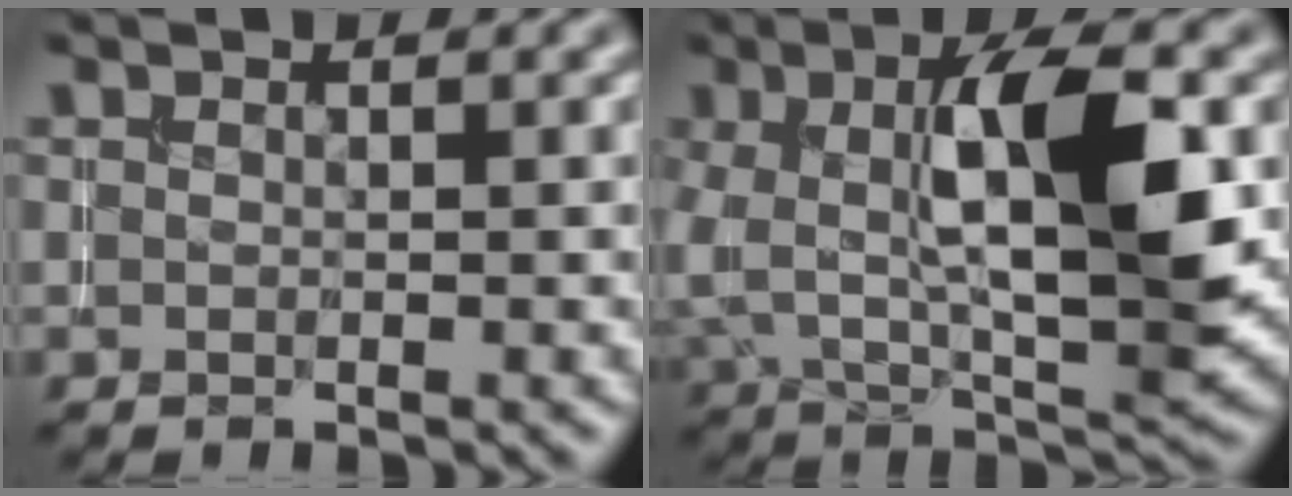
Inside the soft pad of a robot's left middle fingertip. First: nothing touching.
{"total": 10.4, "force": [1.0, 4.2, 9.5], "torque": [-0.150, 0.008, 0.014]}